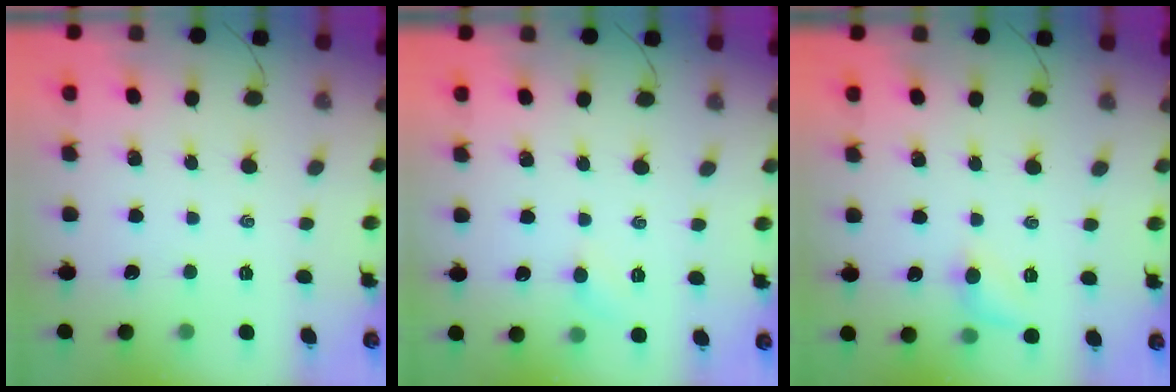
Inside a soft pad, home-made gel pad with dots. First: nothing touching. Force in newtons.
{"total": 4.2, "press": 4.1, "slide": 1.2}
{"total": 7.8, "press": 7.7, "slide": 1.5}